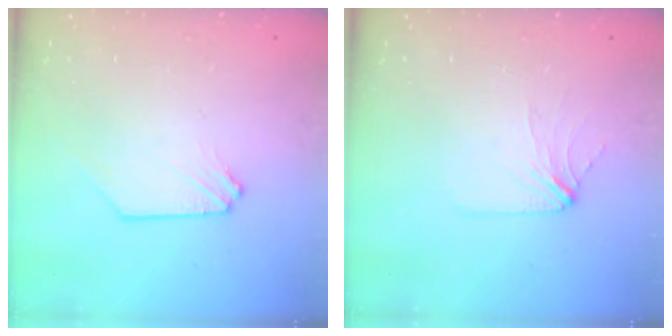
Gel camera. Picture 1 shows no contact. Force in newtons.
{"total": 2.8, "press": 2.8, "slide": 0.4}